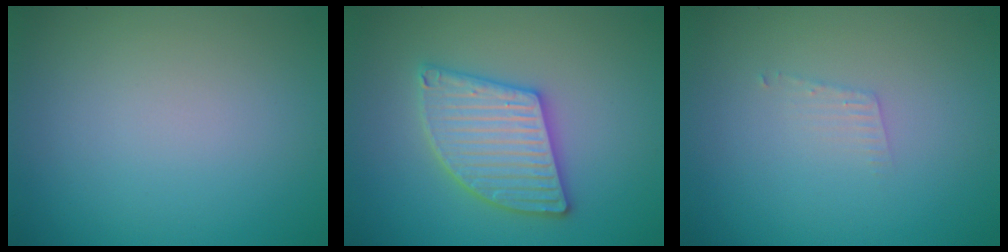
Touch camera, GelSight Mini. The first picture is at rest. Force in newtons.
{"total": 5.4, "press": 5.4, "slide": 0.7}
{"total": 0.9, "press": 0.9, "slide": 0.1}